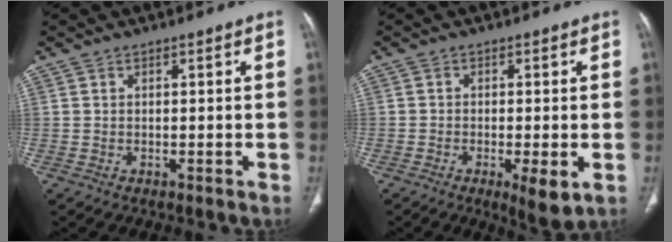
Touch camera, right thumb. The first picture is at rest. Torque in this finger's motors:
{"motor_torque": [3.87, 1.14, 1.33, -1.44, 0.57]}